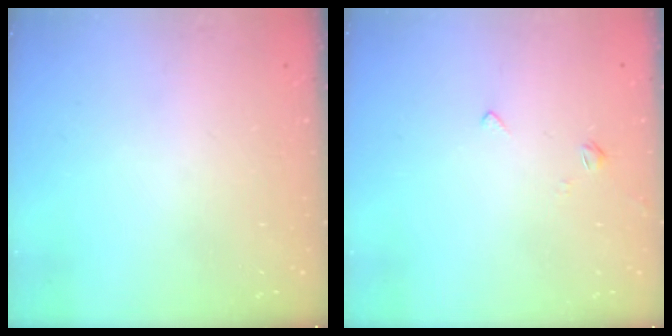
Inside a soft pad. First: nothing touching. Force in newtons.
{"total": 2.7, "press": 2.7, "slide": 0.5}